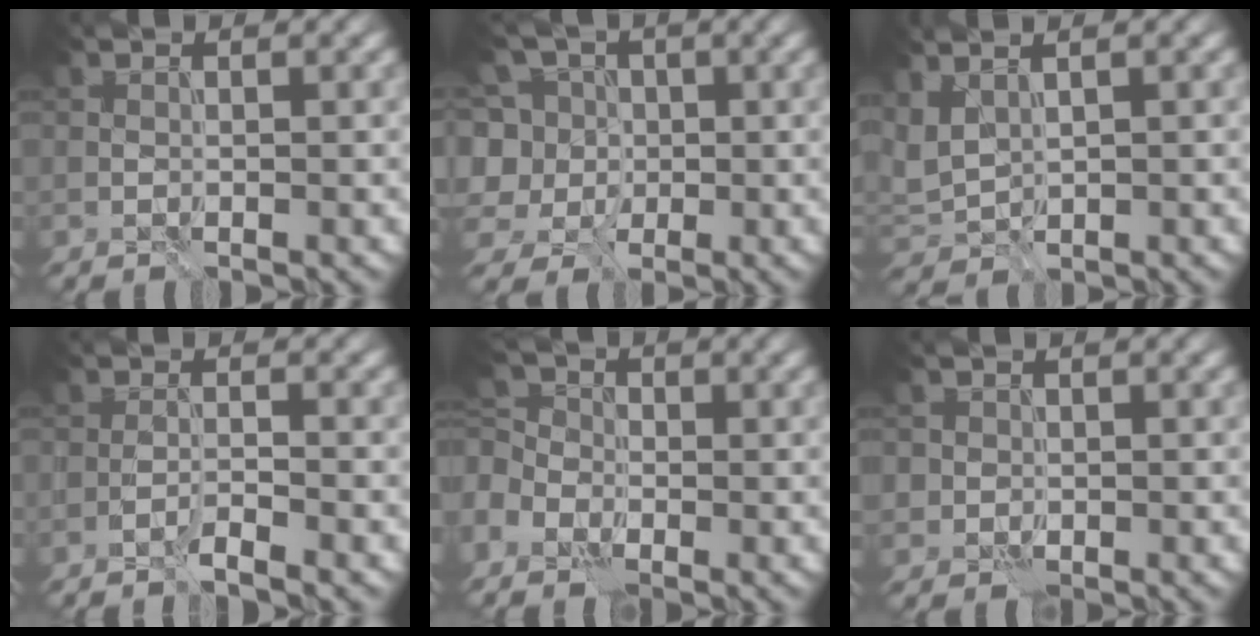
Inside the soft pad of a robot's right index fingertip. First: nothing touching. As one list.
[{"total": 7.8, "force": [1.2, 7.0, 3.1], "torque": [-0.074, 0.032, -0.005]}, {"total": 2.9, "force": [1.5, 1.6, 1.9], "torque": [-0.058, 0.008, 0.038]}, {"total": 1.9, "force": [-1.4, 0.1, 1.3], "torque": [-0.019, 0.005, -0.032]}, {"total": 4.7, "force": [-2.2, 3.3, 2.5], "torque": [-0.052, -0.001, -0.041]}, {"total": 1.2, "force": [0.1, 1.2, 0.0], "torque": [0.012, 0.000, -0.001]}]